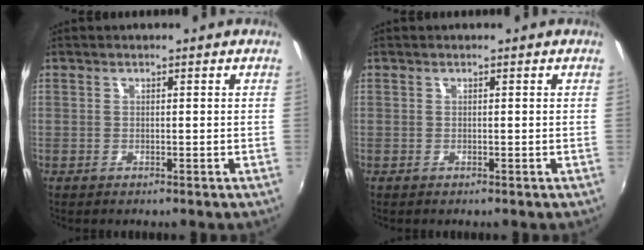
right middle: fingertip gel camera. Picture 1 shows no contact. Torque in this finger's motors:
{"motor_torque": [0.08, -0.24, -0.03, 0.00]}